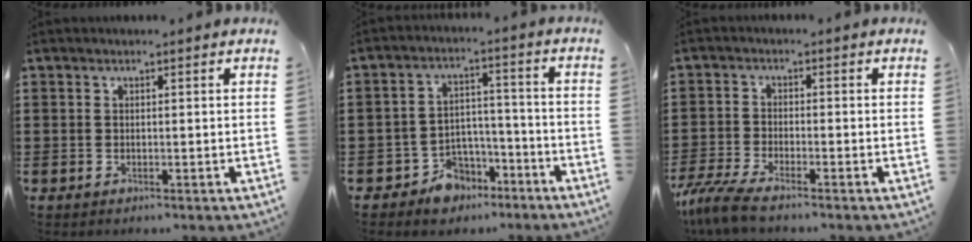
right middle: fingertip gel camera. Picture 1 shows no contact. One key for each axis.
{"total": 5.5, "fx": -4.5, "fy": 3.0, "fz": 0.7, "tx": -0.020, "ty": 0.018, "tz": -0.089}
{"total": 4.5, "fx": -3.8, "fy": 0.2, "fz": 2.4, "tx": -0.076, "ty": -0.022, "tz": -0.081}